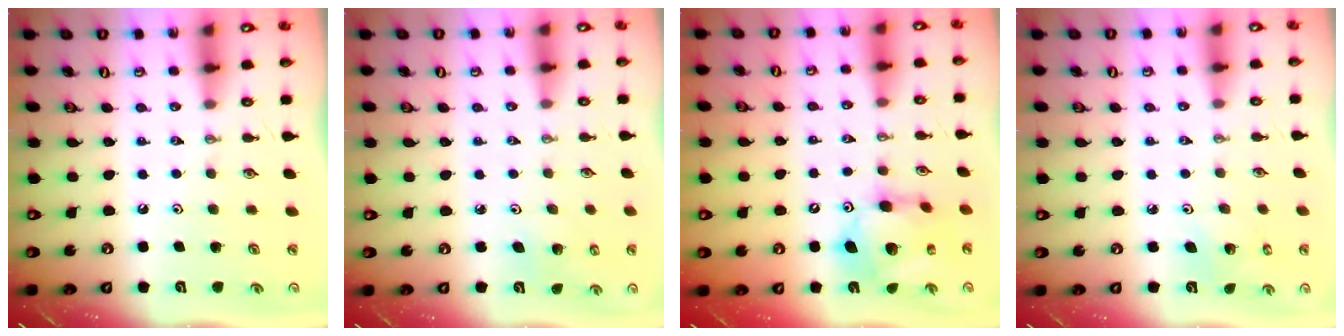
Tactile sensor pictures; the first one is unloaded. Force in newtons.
{"total": 3.7, "press": 3.7, "slide": 0.4}
{"total": 13.8, "press": 13.7, "slide": 1.2}
{"total": 2.4, "press": 2.4, "slide": 0.1}